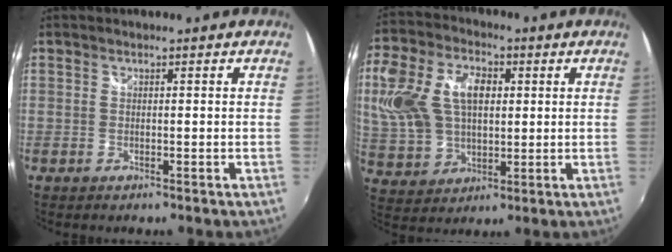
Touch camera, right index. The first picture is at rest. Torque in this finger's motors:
{"motor_torque": [1.60, 0.54, 0.50, 0.14]}